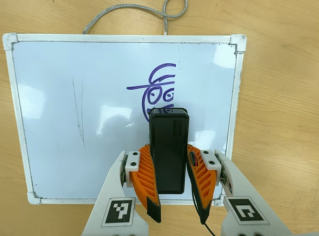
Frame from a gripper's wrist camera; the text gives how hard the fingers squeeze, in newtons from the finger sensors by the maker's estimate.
{"total": 9.4, "left": 7.1, "right": 11.6}